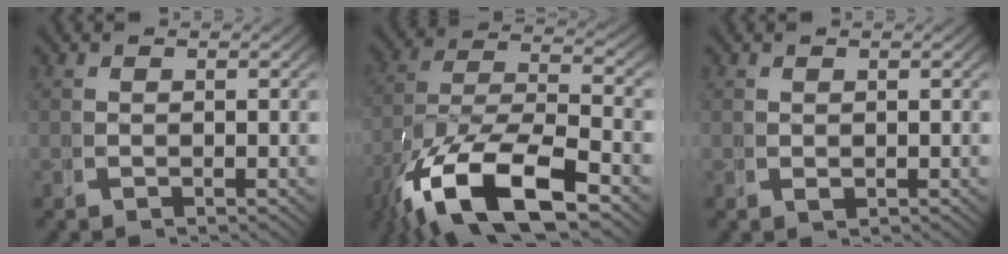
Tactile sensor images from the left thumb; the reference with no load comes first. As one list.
[{"total": 13.8, "force": [-3.5, 7.8, 10.8], "torque": [-0.236, -0.058, -0.026]}, {"total": 0.7, "force": [0.2, 0.5, 0.4], "torque": [-0.012, -0.007, 0.013]}]